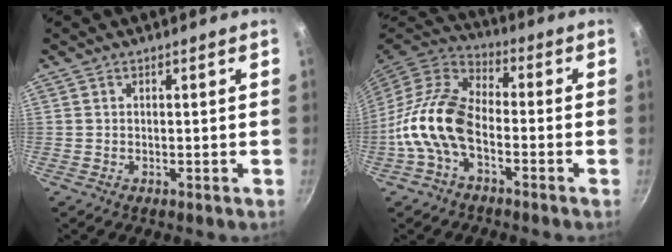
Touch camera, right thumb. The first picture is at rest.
{"total": 13.8, "force": [-4.1, 8.0, 10.5], "torque": [-0.193, 0.046, -0.093]}